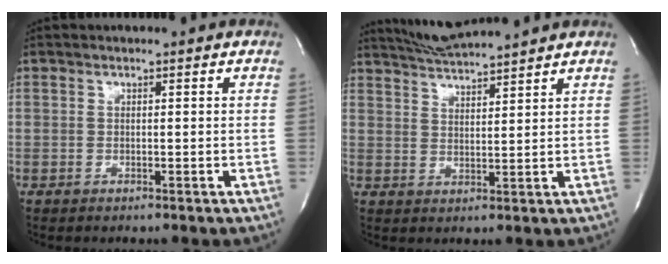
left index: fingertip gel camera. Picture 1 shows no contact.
{"total": 8.0, "force": [7.5, -0.8, 2.6], "torque": [-0.053, 0.013, 0.131]}